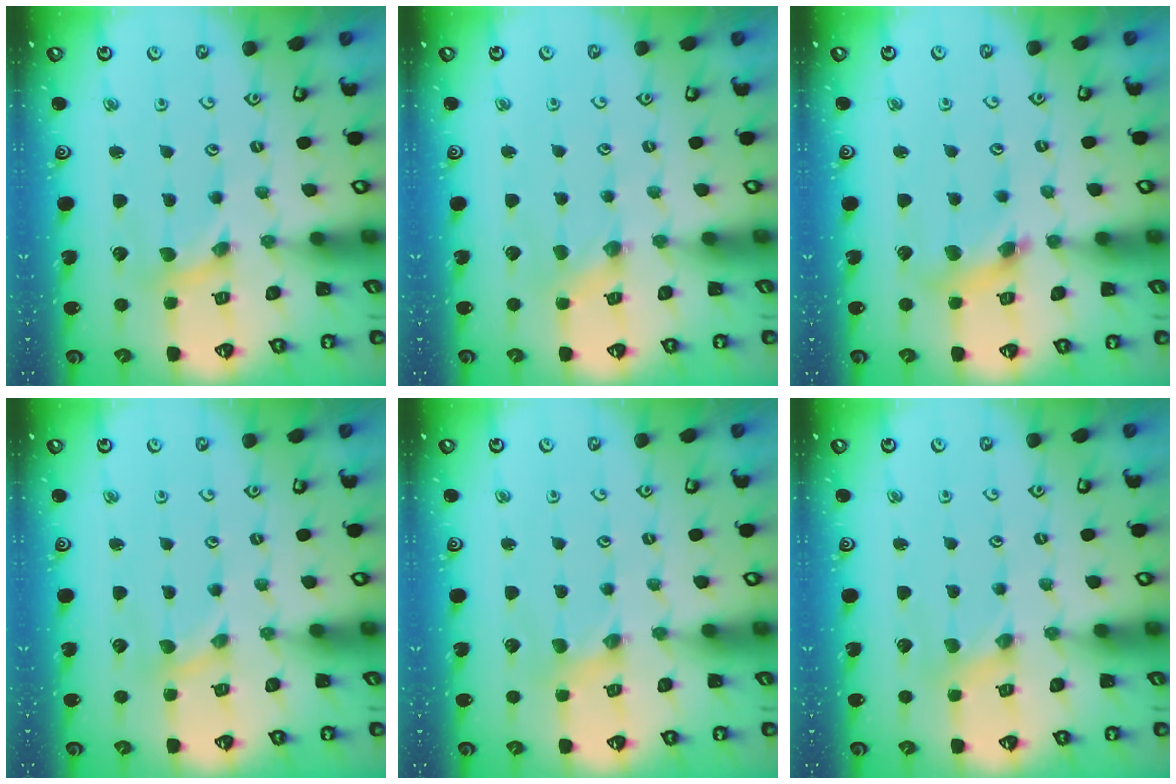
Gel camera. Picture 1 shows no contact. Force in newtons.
{"total": 0.5, "press": 0.5, "slide": 0.1}
{"total": 7.9, "press": 7.8, "slide": 1.1}
{"total": 0.0}
{"total": 0.0}
{"total": 0.0}